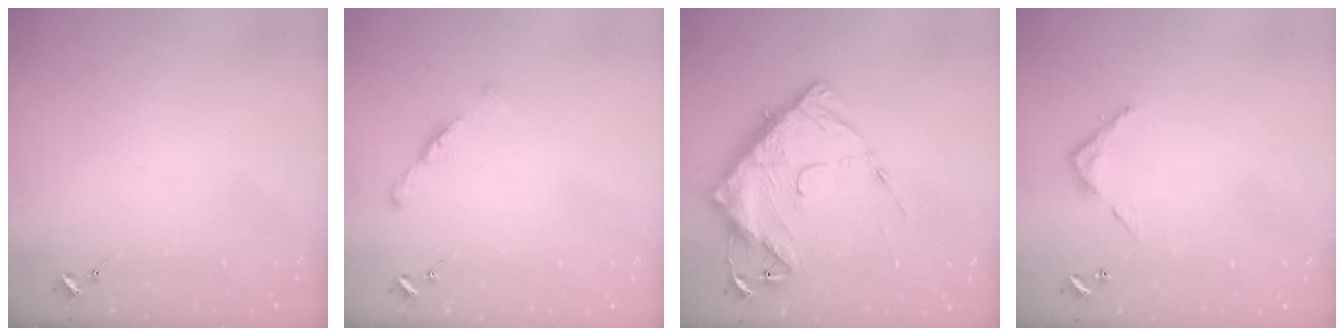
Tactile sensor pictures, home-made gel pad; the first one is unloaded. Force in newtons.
{"total": 5.3, "press": 5.2, "slide": 0.6}
{"total": 16.9, "press": 16.8, "slide": 1.8}
{"total": 3.9, "press": 3.9, "slide": 0.3}